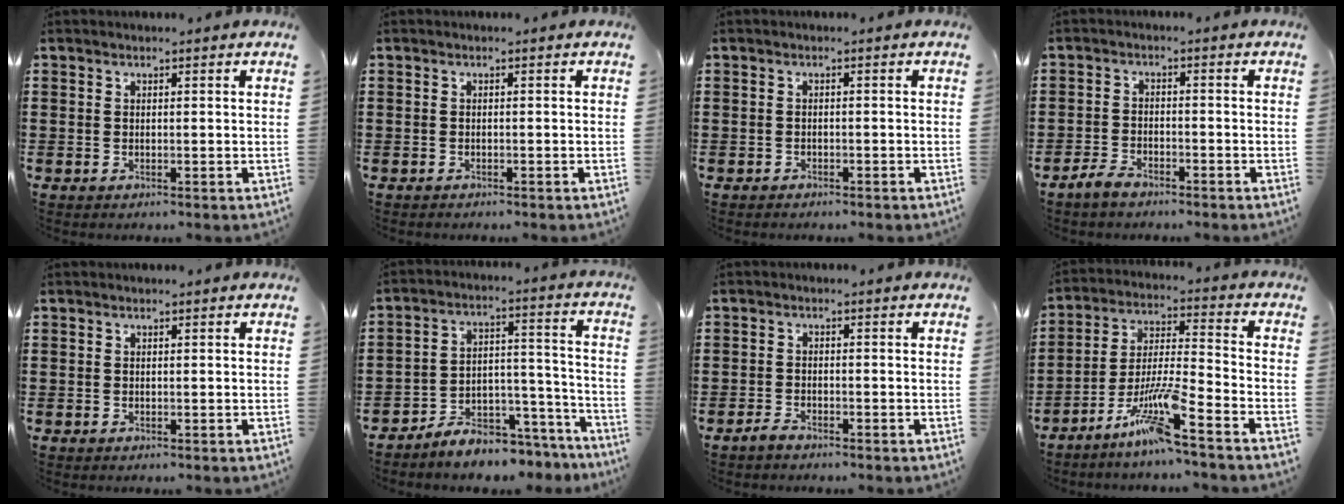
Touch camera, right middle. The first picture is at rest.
{"total": 0.6, "force": [-0.5, 0.1, 0.0], "torque": [-0.001, 0.001, -0.012]}
{"total": 0.9, "force": [-0.9, 0.3, 0.0], "torque": [-0.003, 0.002, -0.020]}
{"total": 2.9, "force": [-2.5, 0.9, 1.1], "torque": [-0.035, 0.004, -0.055]}
{"total": 0.0}
{"total": 6.4, "force": [-6.1, 1.5, 1.1], "torque": [-0.014, 0.017, -0.117]}
{"total": 1.7, "force": [-1.5, 0.5, 0.7], "torque": [-0.023, -0.001, -0.033]}
{"total": 10.2, "force": [-7.3, -0.1, 7.1], "torque": [-0.153, -0.014, -0.149]}